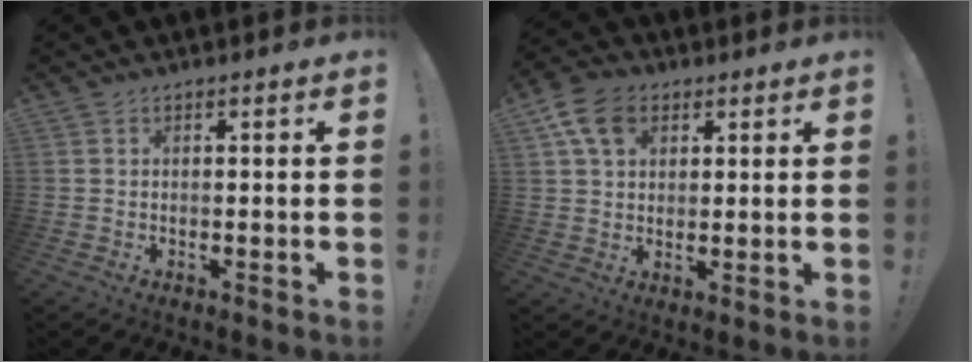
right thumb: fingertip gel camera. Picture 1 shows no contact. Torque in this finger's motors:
{"motor_torque": [0.87, 0.97, 0.02, 0.25, 0.06]}